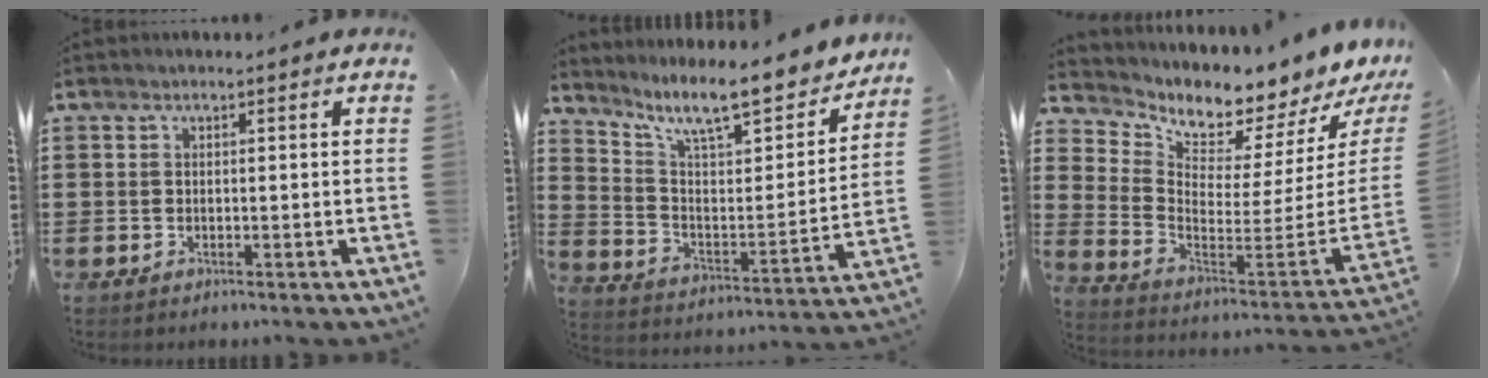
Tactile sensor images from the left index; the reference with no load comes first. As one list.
[{"total": 10.6, "force": [8.7, 1.7, 5.8], "torque": [-0.123, -0.060, 0.141]}, {"total": 3.9, "force": [3.8, 0.6, 0.5], "torque": [-0.036, -0.066, 0.059]}]